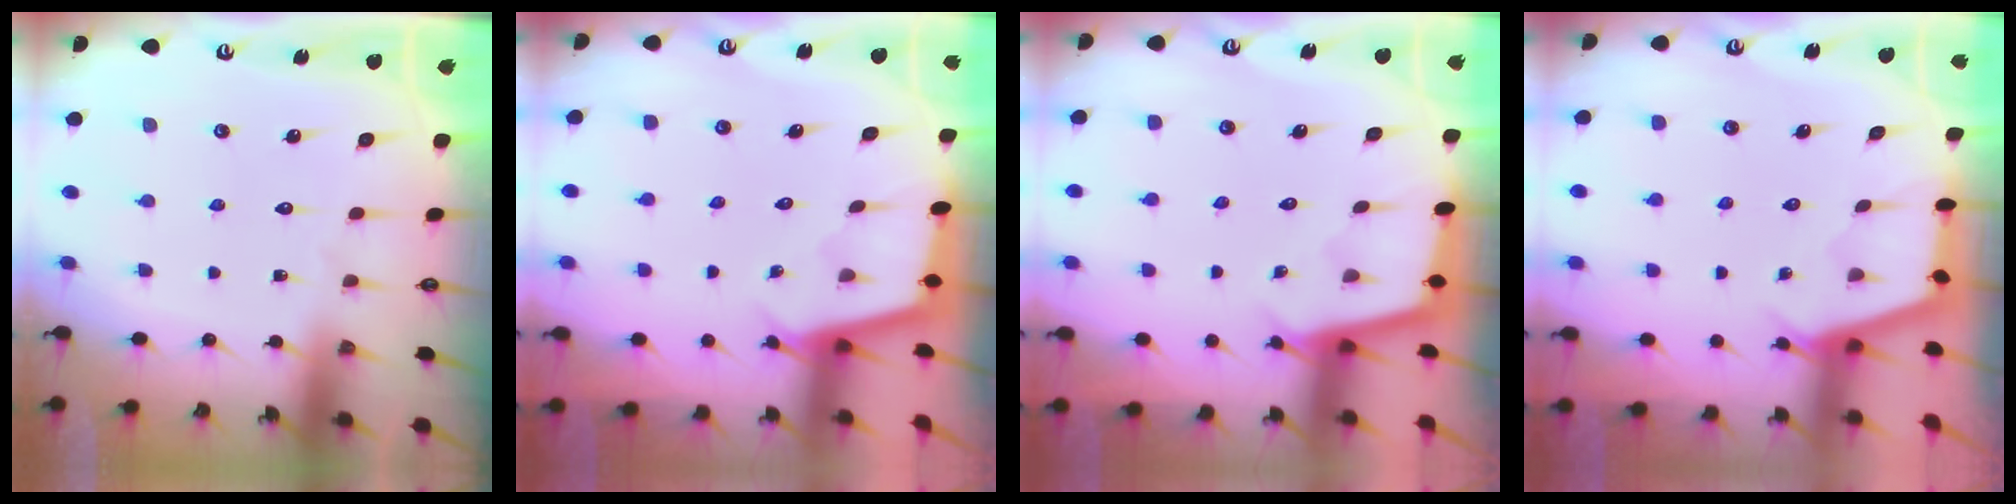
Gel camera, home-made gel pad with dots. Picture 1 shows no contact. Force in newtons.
{"total": 2.1, "press": 2.1, "slide": 0.2}
{"total": 2.5, "press": 2.5, "slide": 0.1}
{"total": 2.9, "press": 2.9, "slide": 0.3}